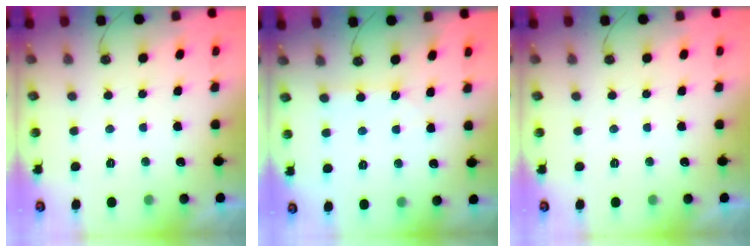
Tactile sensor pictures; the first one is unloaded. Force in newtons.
{"total": 2.9, "press": 2.9, "slide": 0.3}
{"total": 0.0}